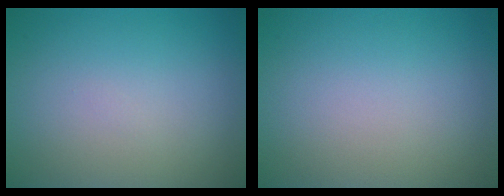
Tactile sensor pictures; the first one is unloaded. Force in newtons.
{"total": 0.0}